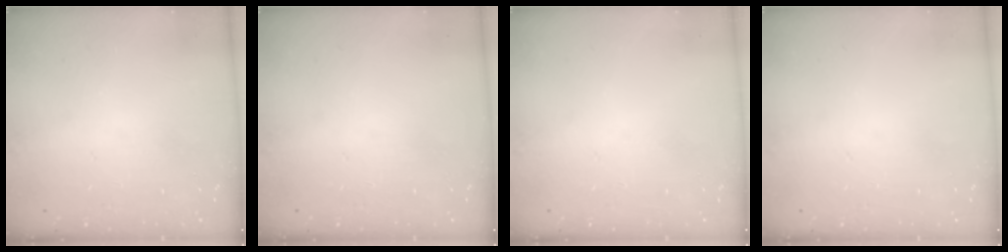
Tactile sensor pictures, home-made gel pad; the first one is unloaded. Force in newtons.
{"total": 0.0}
{"total": 0.0}
{"total": 0.0}